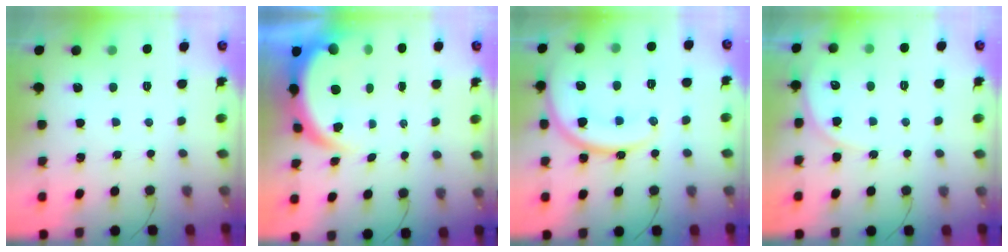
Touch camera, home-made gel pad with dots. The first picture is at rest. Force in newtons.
{"total": 6.9, "press": 6.6, "slide": 1.8}
{"total": 18.0, "press": 18.0, "slide": 1.4}
{"total": 6.0, "press": 6.0, "slide": 0.7}